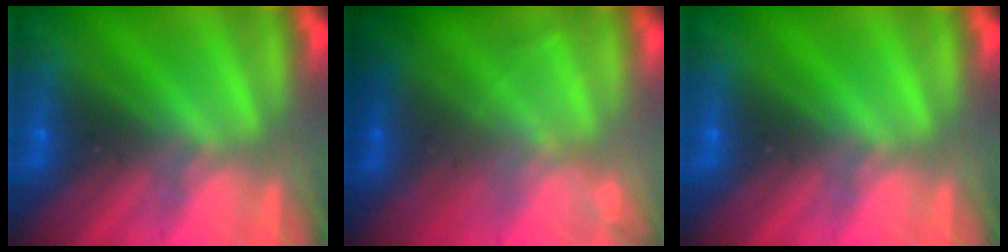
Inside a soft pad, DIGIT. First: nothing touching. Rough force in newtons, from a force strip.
{"total": 2.3}
{"total": 0.0}